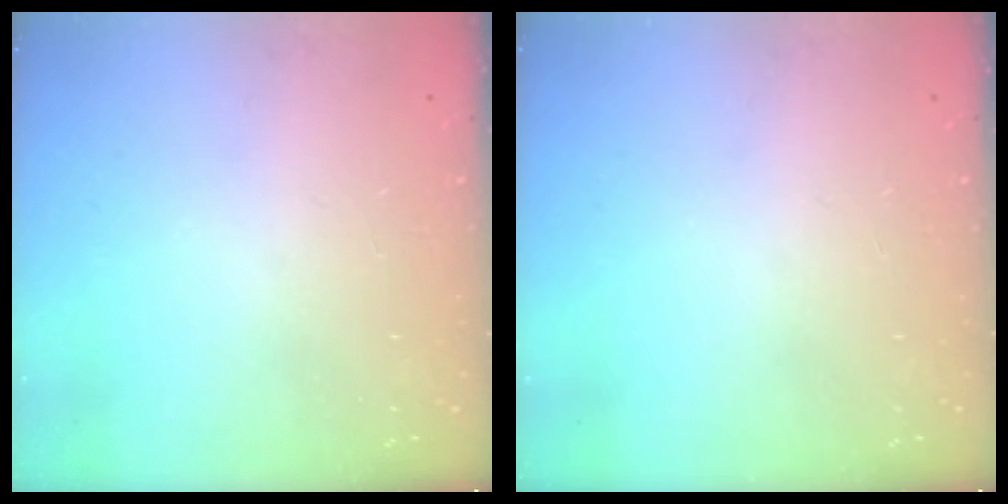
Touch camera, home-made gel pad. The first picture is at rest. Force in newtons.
{"total": 0.0}